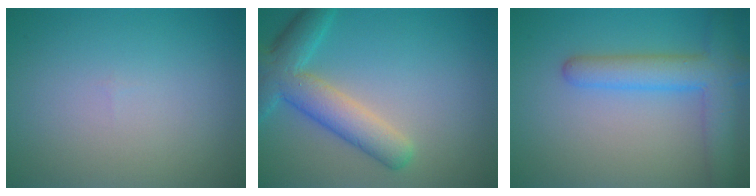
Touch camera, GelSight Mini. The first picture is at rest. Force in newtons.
{"total": 5.8, "press": 5.8, "slide": 0.3}
{"total": 5.3, "press": 5.3, "slide": 0.2}